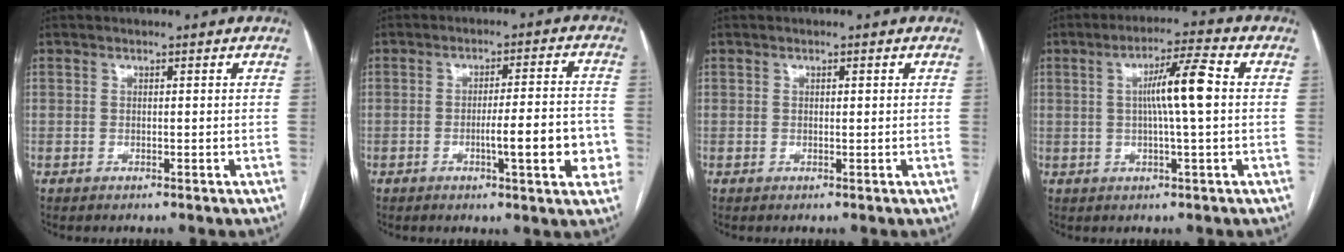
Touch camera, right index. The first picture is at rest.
{"total": 9.6, "force": [-2.7, 1.3, 9.1], "torque": [-0.122, 0.011, -0.030]}
{"total": 0.6, "force": [0.2, 0.2, 0.5], "torque": [-0.008, 0.001, 0.003]}
{"total": 7.8, "force": [0.7, -0.2, 7.8], "torque": [-0.134, 0.009, 0.008]}